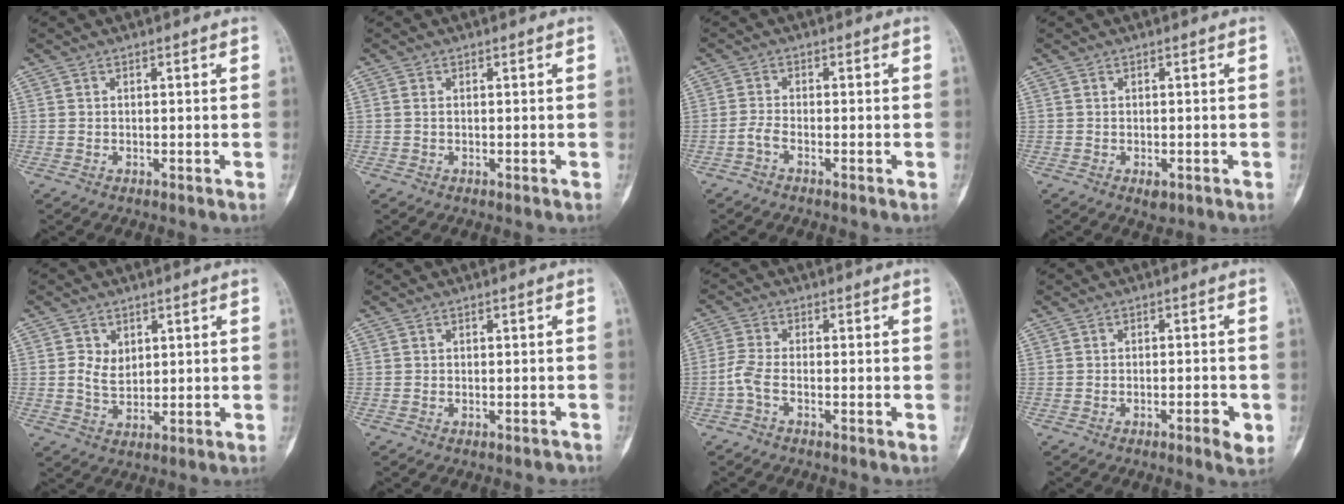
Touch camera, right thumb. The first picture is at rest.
{"total": 0.5, "force": [0.1, 0.4, 0.4], "torque": [-0.009, 0.002, 0.003]}
{"total": 1.8, "force": [-1.1, 0.4, 1.3], "torque": [-0.033, 0.003, -0.028]}
{"total": 1.5, "force": [-0.6, 0.9, 1.0], "torque": [-0.009, -0.002, -0.003]}
{"total": 4.0, "force": [1.3, 3.1, 2.3], "torque": [-0.026, -0.012, 0.029]}
{"total": 1.1, "force": [-0.9, 0.5, 0.1], "torque": [-0.004, 0.010, -0.012]}
{"total": 3.3, "force": [-1.5, 1.1, 2.7], "torque": [-0.072, 0.005, -0.039]}
{"total": 3.6, "force": [-1.5, 1.0, 3.1], "torque": [-0.045, 0.004, -0.021]}